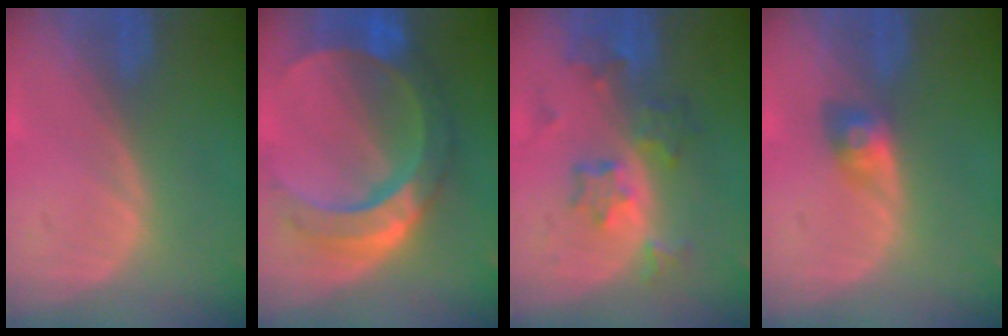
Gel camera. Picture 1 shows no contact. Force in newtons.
{"total": 10.6, "press": 10.6, "slide": 1.1}
{"total": 7.3, "press": 6.5, "slide": 3.5}
{"total": 2.8, "press": 2.6, "slide": 1.1}